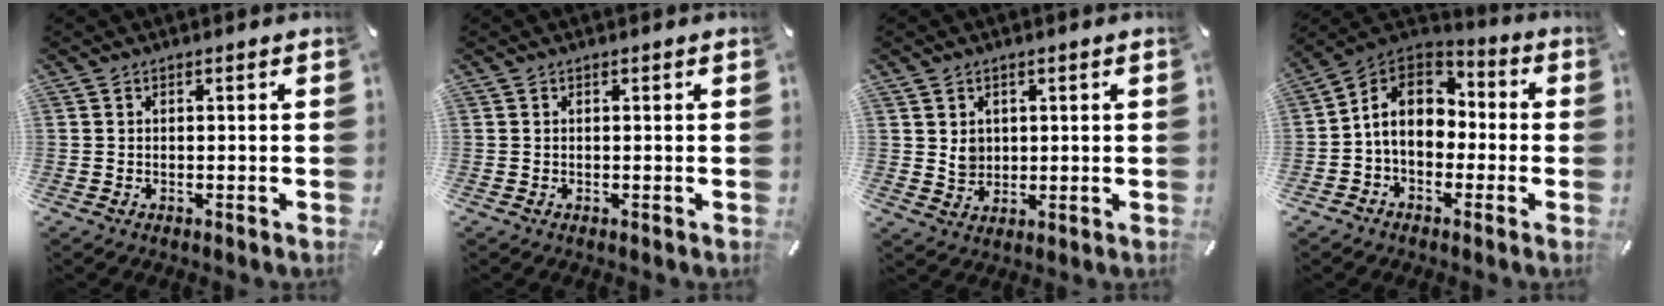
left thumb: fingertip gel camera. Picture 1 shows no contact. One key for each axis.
{"total": 0.0}
{"total": 4.1, "fx": 1.5, "fy": 3.7, "fz": 0.7, "tx": 0.001, "ty": -0.003, "tz": 0.024}
{"total": 10.2, "fx": -1.0, "fy": 8.2, "fz": 5.9, "tx": -0.123, "ty": 0.017, "tz": -0.018}